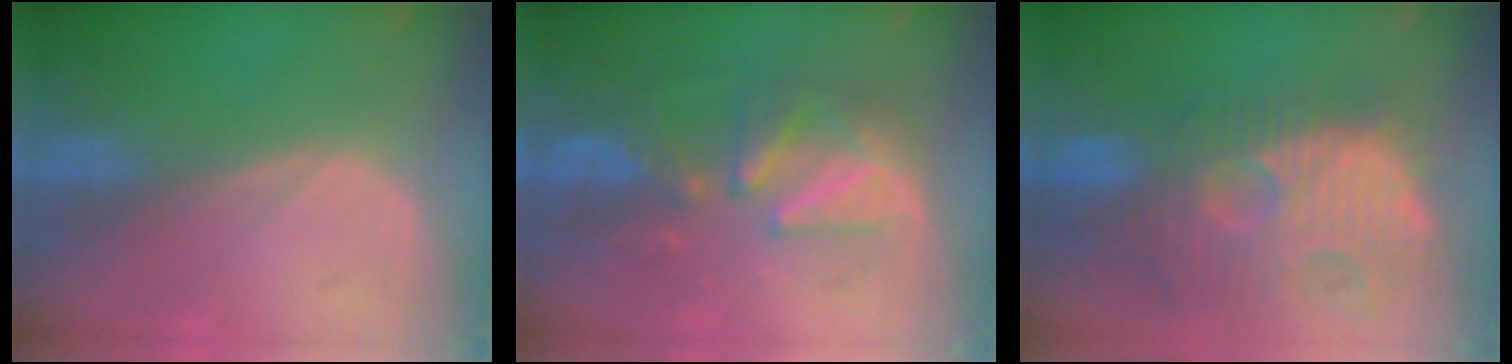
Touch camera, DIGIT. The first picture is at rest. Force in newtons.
{"total": 8.3, "press": 8.1, "slide": 2.0}
{"total": 13.8, "press": 12.3, "slide": 6.4}